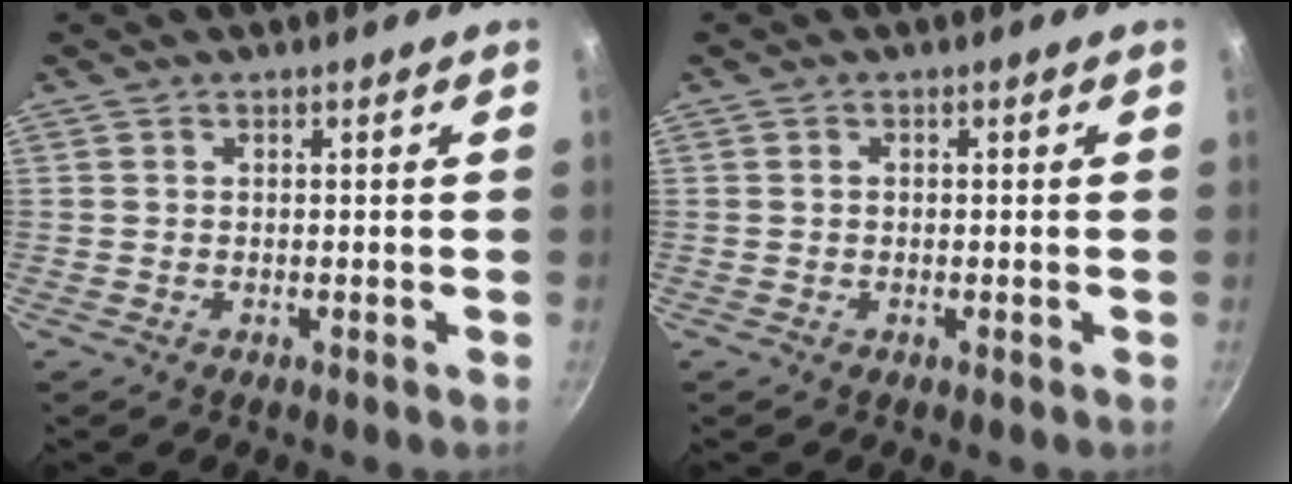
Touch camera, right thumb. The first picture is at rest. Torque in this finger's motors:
{"motor_torque": [0.21, -0.38, -0.21, 0.23, -0.03]}